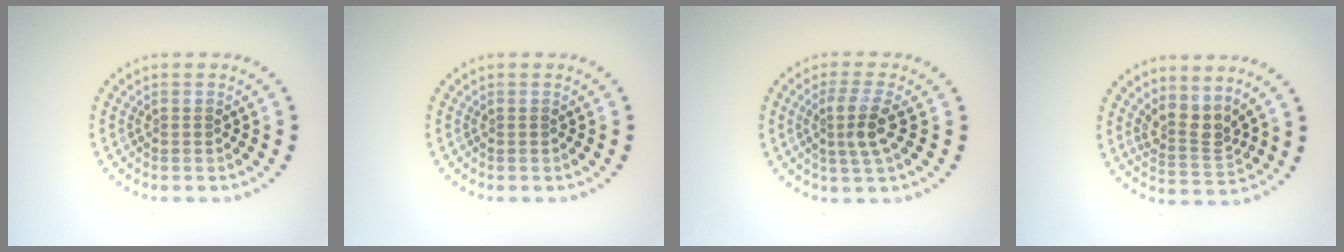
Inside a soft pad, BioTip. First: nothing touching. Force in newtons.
{"total": 0.0}
{"total": 2.9, "press": 2.4, "slide": 1.6}
{"total": 2.8, "press": 2.0, "slide": 2.0}